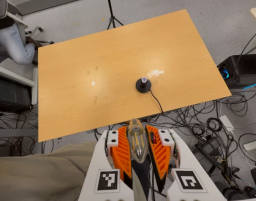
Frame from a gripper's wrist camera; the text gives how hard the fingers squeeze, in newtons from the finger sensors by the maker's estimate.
{"total": 21.6, "left": 23.9, "right": 19.3}